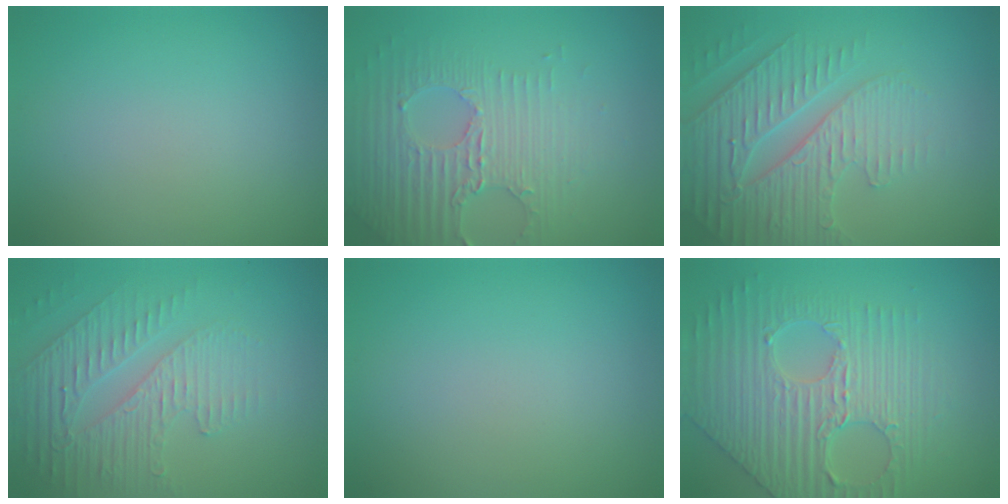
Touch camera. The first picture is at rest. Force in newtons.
{"total": 3.9, "press": 3.8, "slide": 1.1}
{"total": 4.8, "press": 4.4, "slide": 1.9}
{"total": 5.0, "press": 3.1, "slide": 3.9}
{"total": 0.0}
{"total": 5.3, "press": 5.0, "slide": 1.9}